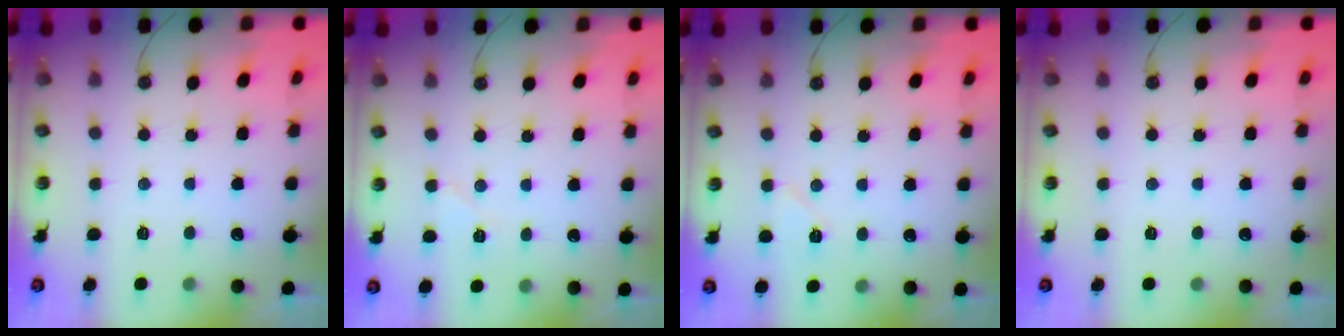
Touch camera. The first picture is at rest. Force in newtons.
{"total": 5.2, "press": 4.6, "slide": 2.5}
{"total": 6.0, "press": 5.7, "slide": 1.7}
{"total": 0.0}